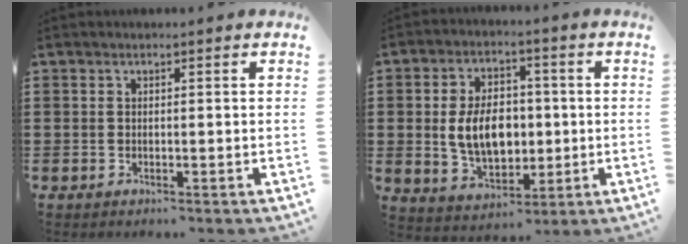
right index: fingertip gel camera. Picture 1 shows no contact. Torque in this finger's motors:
{"motor_torque": [1.06, 0.37, 0.67, 0.21]}